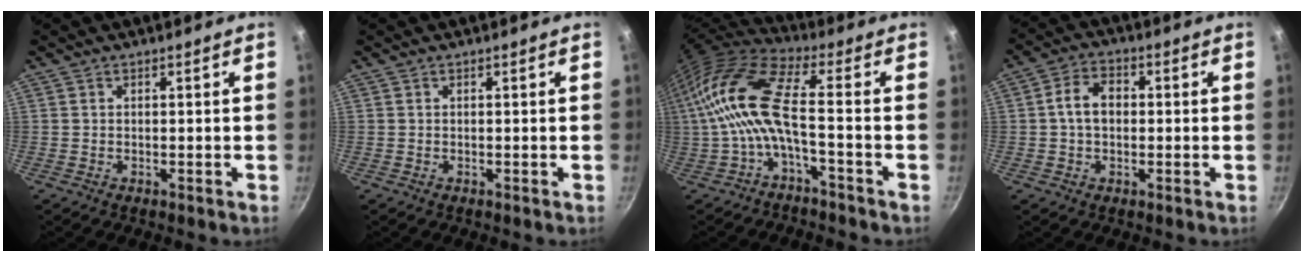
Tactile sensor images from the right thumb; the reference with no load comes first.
{"total": 0.0}
{"total": 15.1, "force": [-1.9, 5.0, 14.1], "torque": [-0.310, 0.033, -0.051]}
{"total": 6.3, "force": [0.1, 4.6, 4.3], "torque": [-0.061, 0.019, -0.008]}